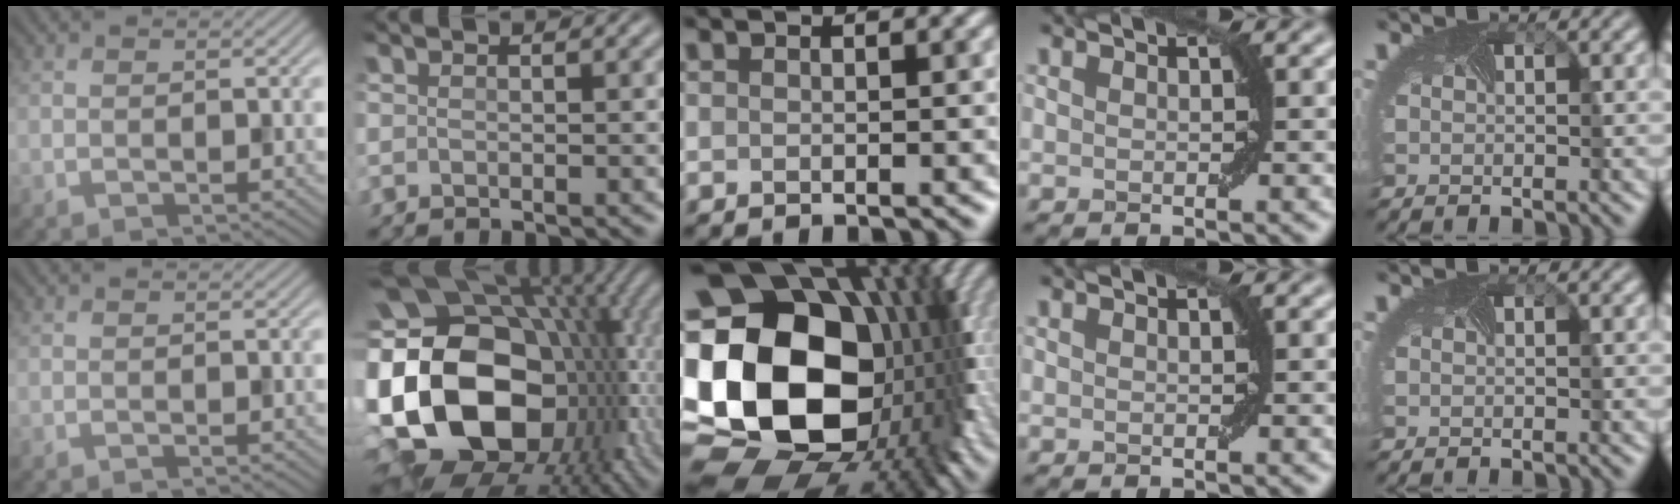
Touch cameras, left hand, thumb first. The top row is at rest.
{"index": {"total": 21.8, "force": [-0.1, 15.7, 15.2], "torque": [-0.337, -0.018, 0.015]}, "middle": {"total": 21.3, "force": [-0.1, 15.8, 14.4], "torque": [-0.311, -0.027, 0.026]}}